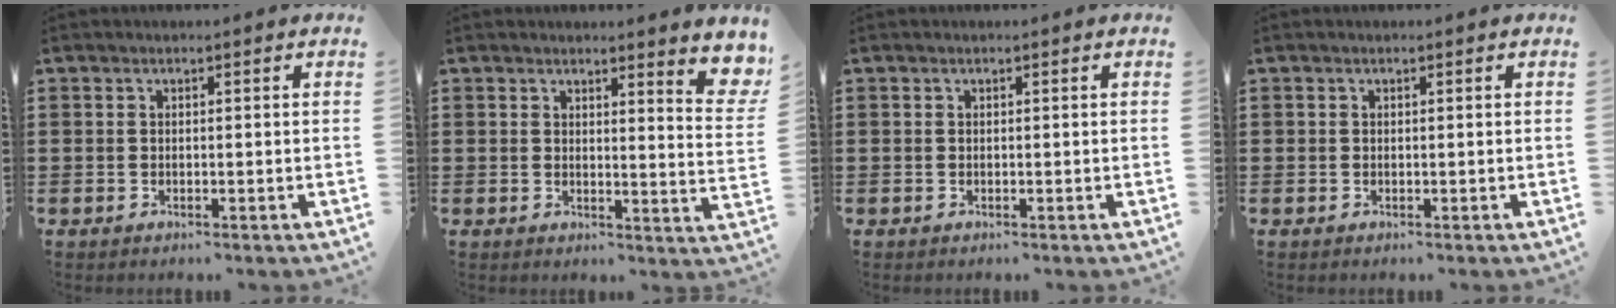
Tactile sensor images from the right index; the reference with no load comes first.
{"total": 3.7, "force": [3.2, 0.1, 1.9], "torque": [-0.026, -0.018, 0.050]}
{"total": 0.0}
{"total": 0.0}